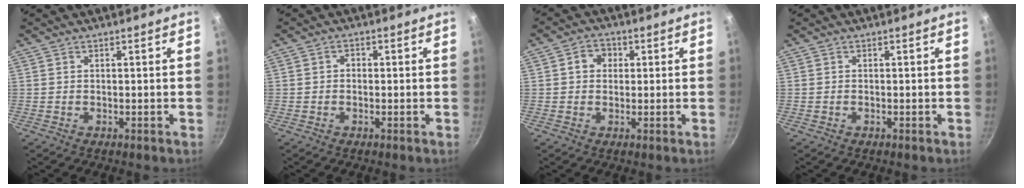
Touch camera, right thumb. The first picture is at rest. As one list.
[{"total": 1.3, "force": [-0.2, 1.1, 0.7], "torque": [-0.013, 0.006, -0.005]}, {"total": 4.0, "force": [0.8, 3.4, 1.9], "torque": [-0.007, 0.006, 0.006]}, {"total": 0.0}]